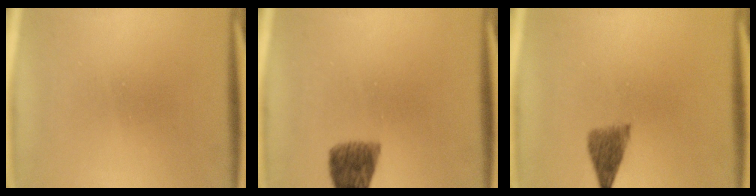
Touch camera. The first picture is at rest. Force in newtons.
{"total": 6.4}
{"total": 5.2}